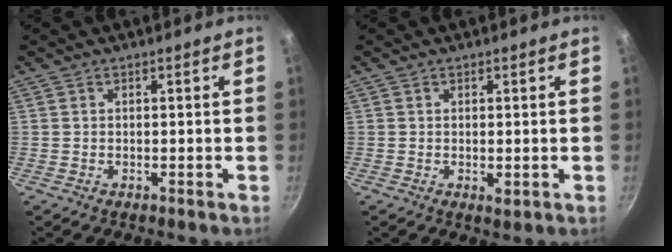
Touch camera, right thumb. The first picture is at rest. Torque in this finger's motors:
{"motor_torque": [-0.83, 0.11, 0.24, 0.37, 0.03]}